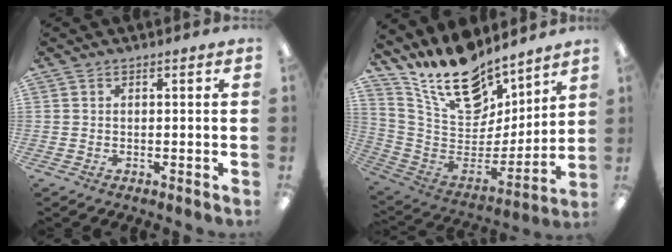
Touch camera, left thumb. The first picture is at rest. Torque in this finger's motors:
{"motor_torque": [0.54, 0.30, 1.39, -1.38, 0.30]}